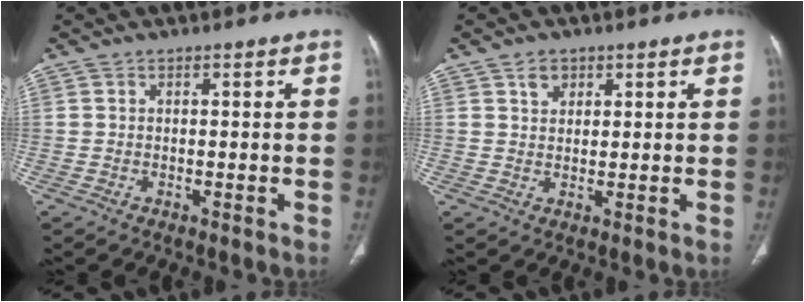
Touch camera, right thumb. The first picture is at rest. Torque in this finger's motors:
{"motor_torque": [-0.05, -0.25, -0.13, -0.26, 0.00]}